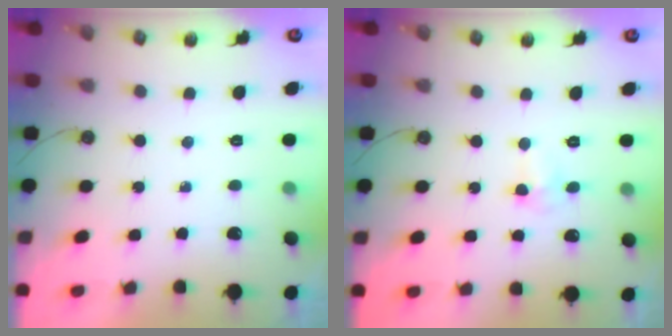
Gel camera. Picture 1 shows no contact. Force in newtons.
{"total": 4.3, "press": 4.2, "slide": 0.7}